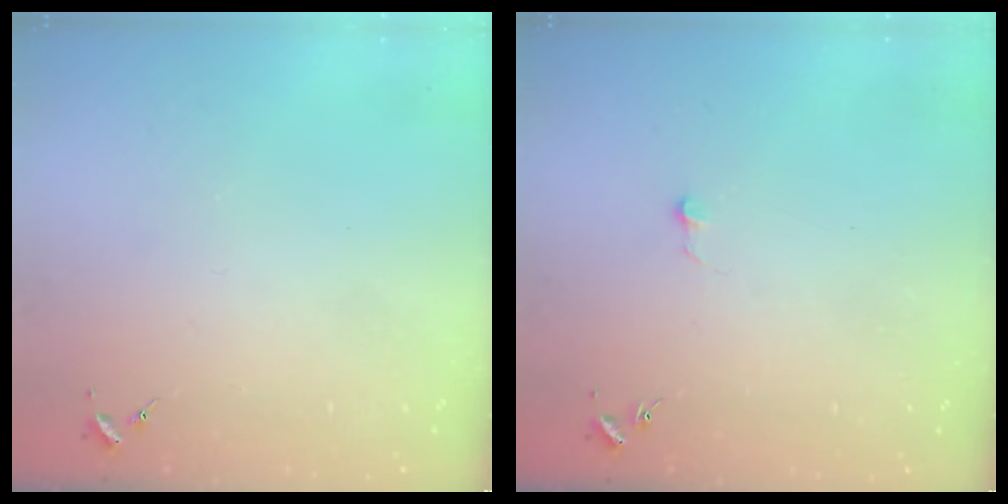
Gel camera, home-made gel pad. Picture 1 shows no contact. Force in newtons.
{"total": 3.5, "press": 3.5, "slide": 0.2}